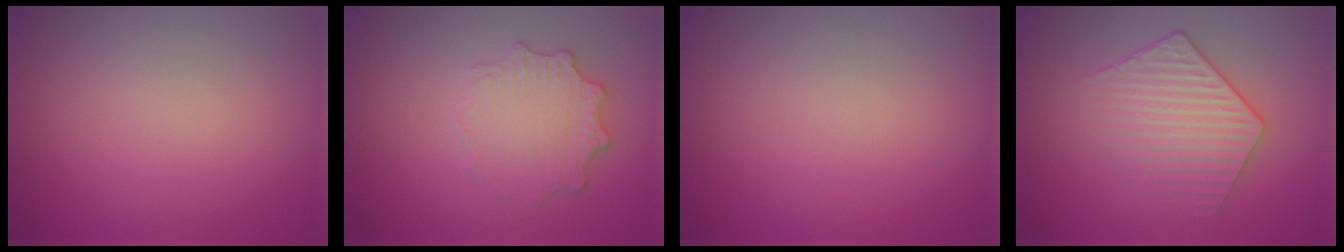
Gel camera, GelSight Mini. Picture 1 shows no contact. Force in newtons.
{"total": 3.6, "press": 2.8, "slide": 2.2}
{"total": 0.0}
{"total": 3.4, "press": 3.2, "slide": 1.2}